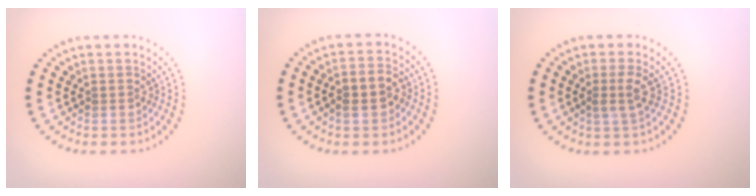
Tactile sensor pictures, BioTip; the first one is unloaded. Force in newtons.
{"total": 3.1, "press": 3.0, "slide": 0.6}
{"total": 1.3, "press": 1.2, "slide": 0.6}